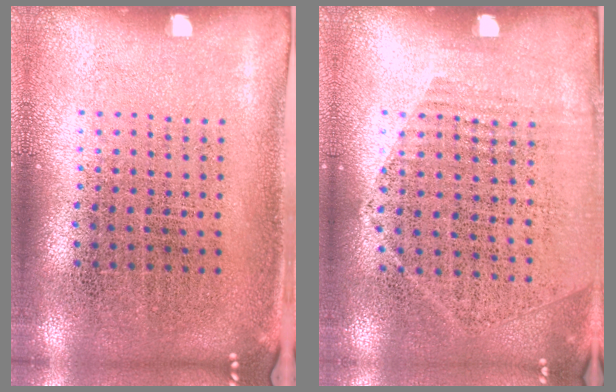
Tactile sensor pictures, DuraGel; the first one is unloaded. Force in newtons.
{"total": 1.3, "press": 1.0, "slide": 0.8}